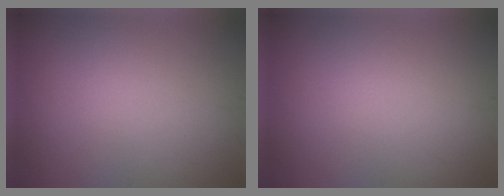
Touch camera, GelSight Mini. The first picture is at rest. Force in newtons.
{"total": 0.0}